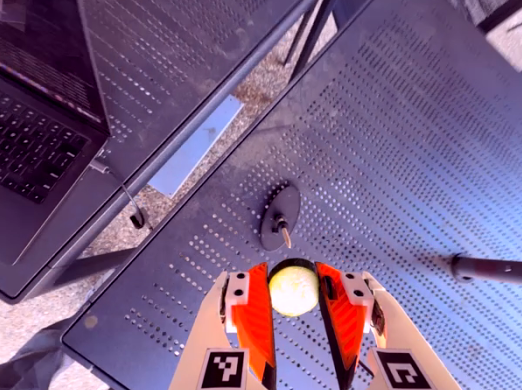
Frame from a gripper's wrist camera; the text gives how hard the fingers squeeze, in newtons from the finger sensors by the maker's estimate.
{"total": 11.2, "left": 11.7, "right": 10.7}